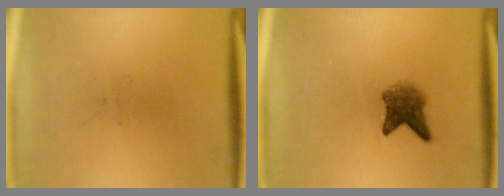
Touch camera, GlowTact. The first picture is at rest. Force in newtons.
{"total": 3.5}